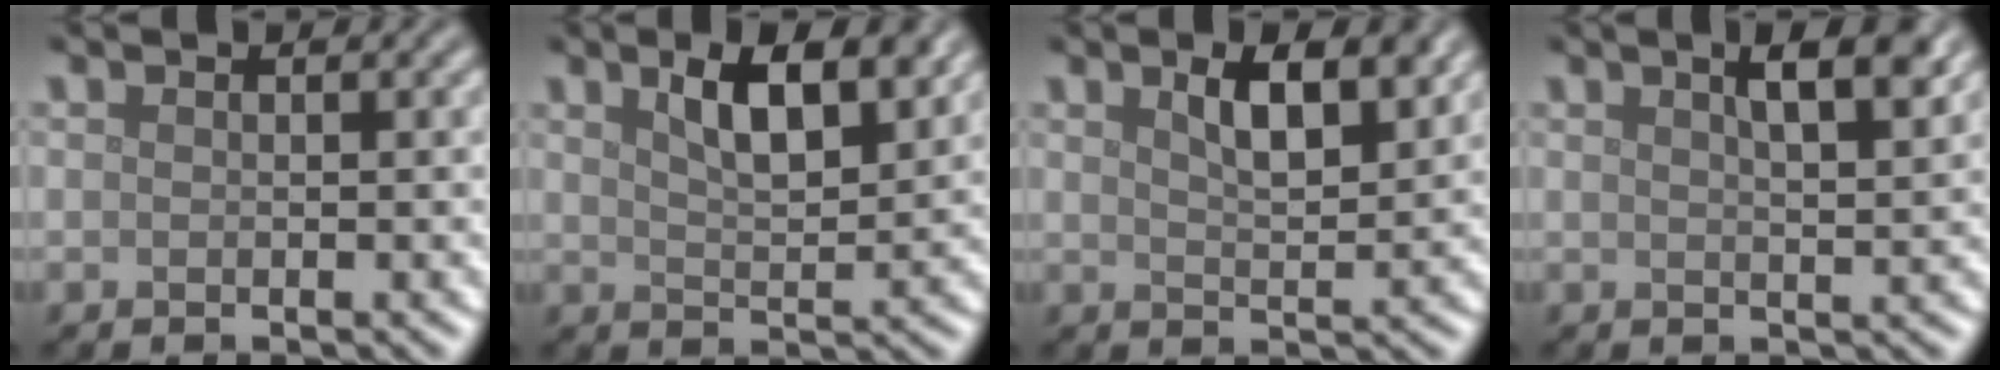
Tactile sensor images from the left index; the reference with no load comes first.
{"total": 5.4, "force": [2.9, 1.8, 4.2], "torque": [-0.071, 0.002, 0.047]}
{"total": 4.4, "force": [2.3, 1.4, 3.5], "torque": [-0.056, 0.002, 0.039]}
{"total": 4.9, "force": [2.6, 1.5, 3.8], "torque": [-0.032, 0.019, 0.020]}